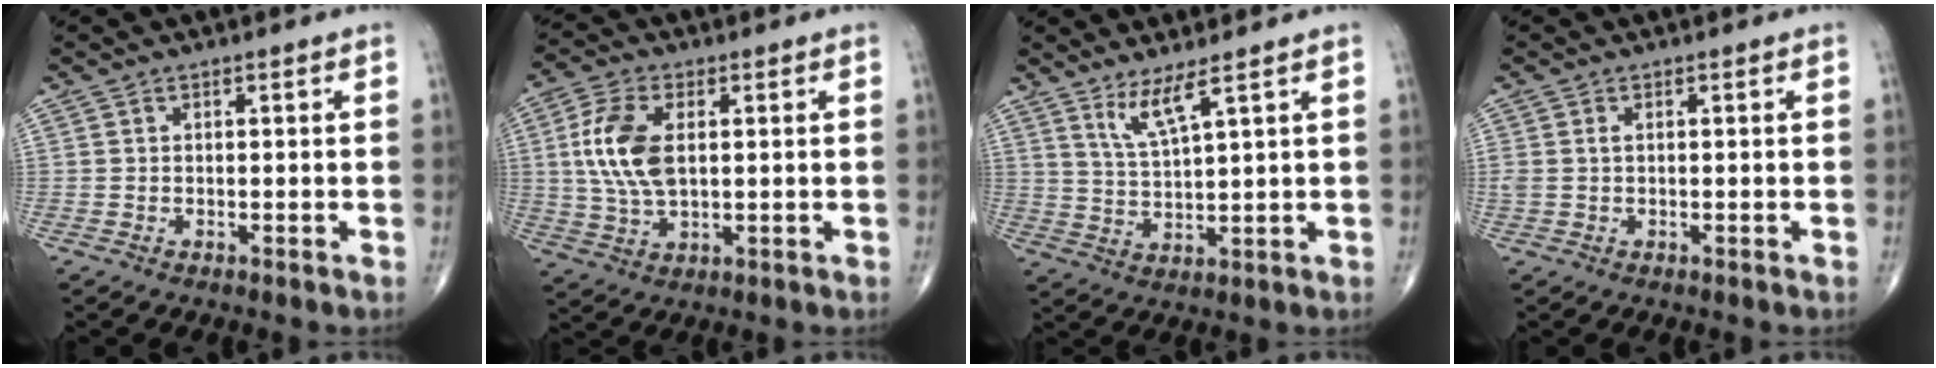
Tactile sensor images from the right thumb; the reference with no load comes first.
{"total": 10.7, "force": [1.6, 5.7, 8.9], "torque": [-0.190, -0.001, 0.033]}
{"total": 5.2, "force": [3.5, 0.1, 3.9], "torque": [-0.081, -0.038, 0.075]}
{"total": 1.5, "force": [0.3, 0.8, 1.2], "torque": [-0.037, 0.009, 0.009]}